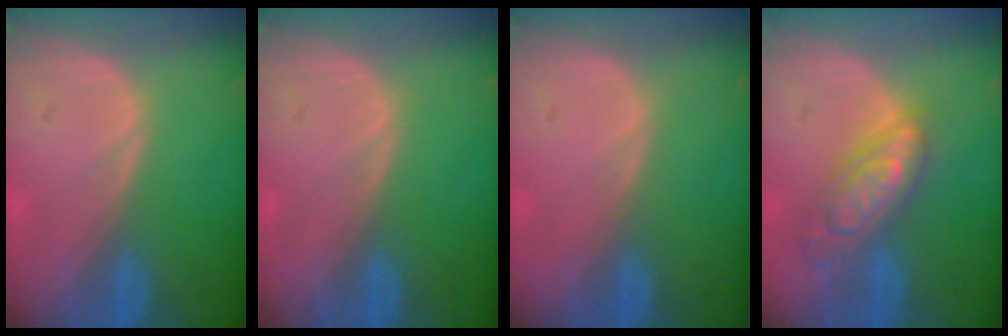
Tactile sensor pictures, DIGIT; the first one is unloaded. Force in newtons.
{"total": 0.0}
{"total": 0.0}
{"total": 7.5, "press": 7.5, "slide": 0.5}